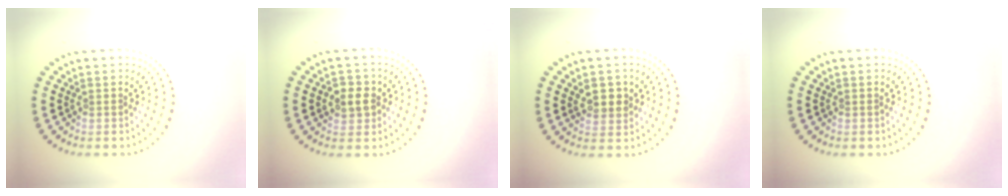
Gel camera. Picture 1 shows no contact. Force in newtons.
{"total": 2.5, "press": 2.4, "slide": 0.6}
{"total": 2.3, "press": 2.2, "slide": 0.5}
{"total": 0.0}